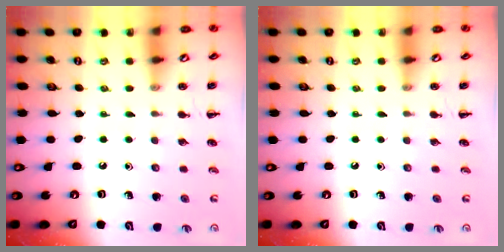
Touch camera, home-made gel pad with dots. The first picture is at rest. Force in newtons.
{"total": 0.0}